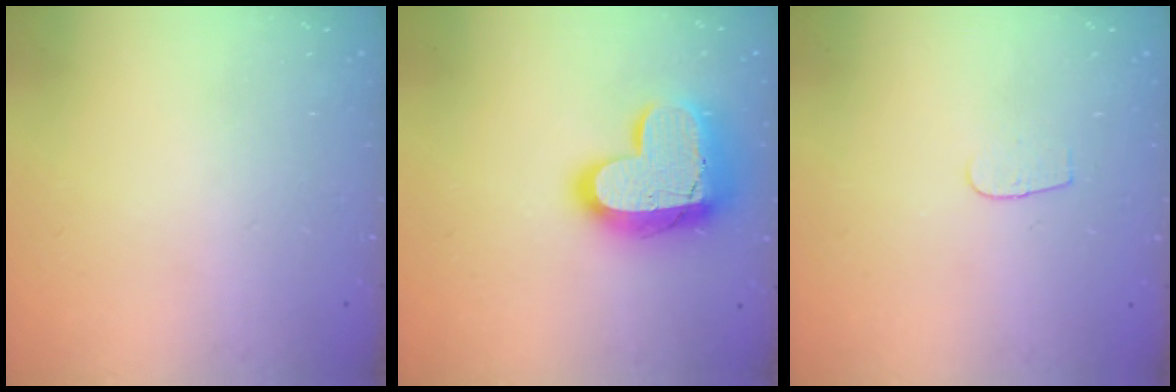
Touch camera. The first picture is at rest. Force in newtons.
{"total": 17.8, "press": 17.8, "slide": 1.5}
{"total": 3.7, "press": 3.7, "slide": 0.4}